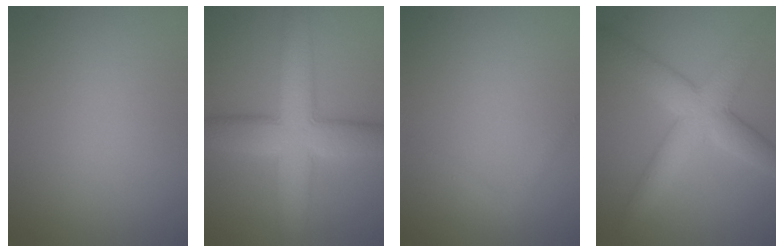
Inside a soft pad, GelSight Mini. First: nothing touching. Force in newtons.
{"total": 9.3, "press": 9.3, "slide": 0.1}
{"total": 1.1, "press": 1.1, "slide": 0.1}
{"total": 6.9, "press": 6.9, "slide": 0.2}